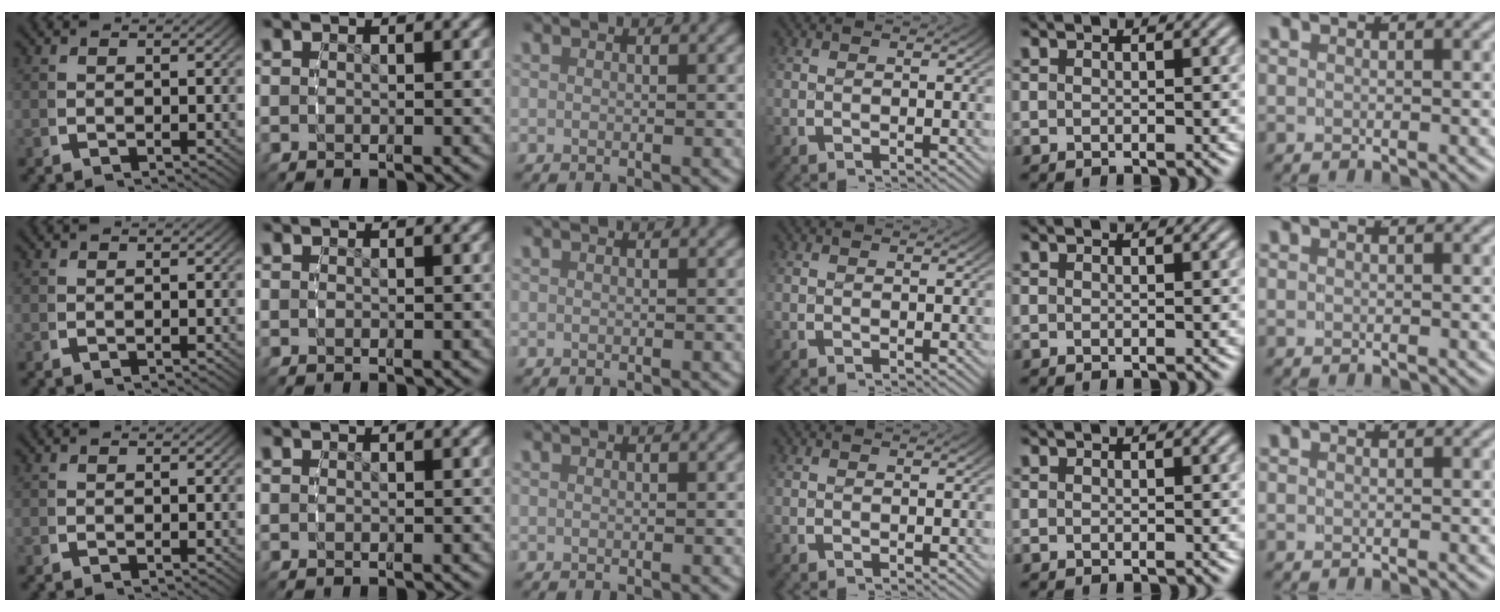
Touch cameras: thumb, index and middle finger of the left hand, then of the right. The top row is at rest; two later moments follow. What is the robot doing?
{"motion": "reach", "object": "shorts"}